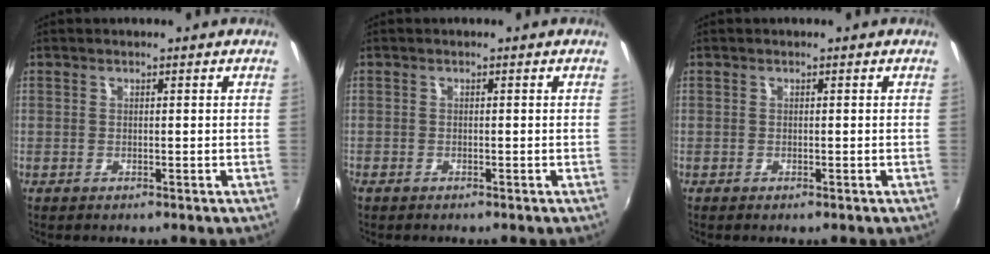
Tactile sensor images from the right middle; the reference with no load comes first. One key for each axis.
{"total": 0.7, "fx": -0.6, "fy": 0.3, "fz": 0.1, "tx": -0.004, "ty": -0.003, "tz": -0.015}
{"total": 0.0}